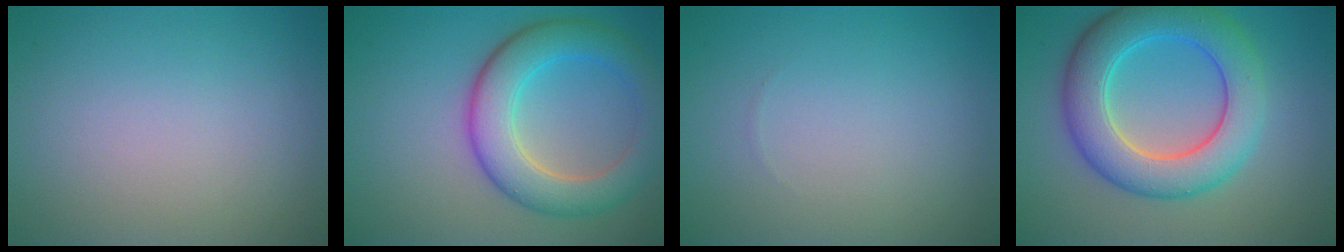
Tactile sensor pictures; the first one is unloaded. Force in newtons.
{"total": 6.9, "press": 6.9, "slide": 0.2}
{"total": 0.0}
{"total": 8.1, "press": 8.1, "slide": 0.2}